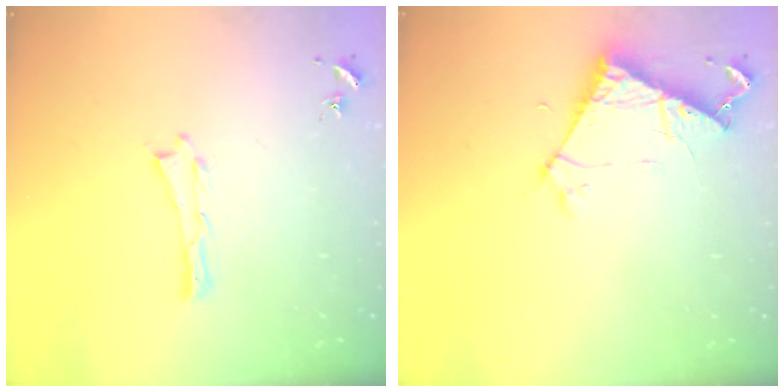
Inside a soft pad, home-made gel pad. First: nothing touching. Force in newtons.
{"total": 6.1, "press": 6.1, "slide": 0.4}